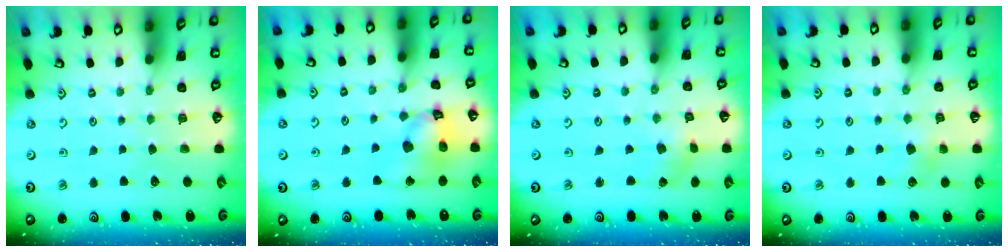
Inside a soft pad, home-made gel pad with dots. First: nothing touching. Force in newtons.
{"total": 14.6, "press": 14.5, "slide": 1.8}
{"total": 1.2, "press": 1.2, "slide": 0.2}
{"total": 4.2, "press": 4.2, "slide": 0.3}